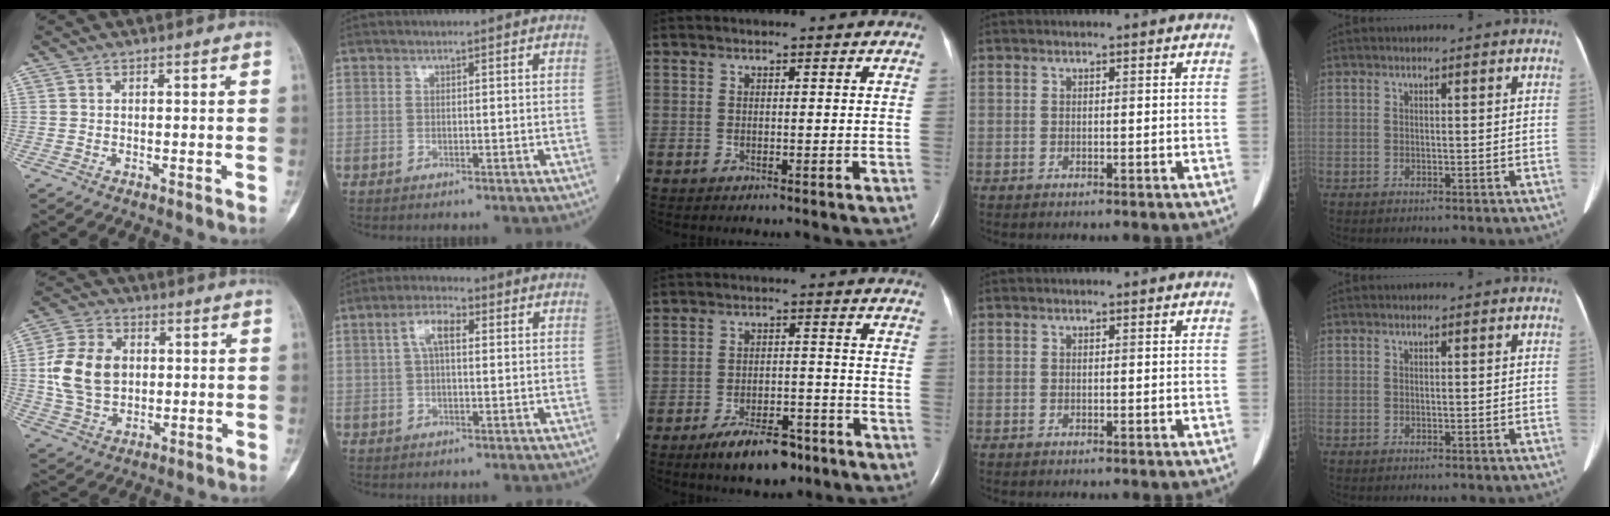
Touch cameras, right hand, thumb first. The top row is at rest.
{"thumb": {"total": 12.7, "force": [1.1, 9.4, 8.5], "torque": [-0.146, 0.005, 0.022]}, "index": {"total": 5.1, "force": [1.4, 1.8, 4.5], "torque": [-0.092, 0.017, 0.026]}, "middle": {"total": 8.4, "force": [-5.9, 3.2, 5.1], "torque": [-0.087, -0.002, -0.094]}}